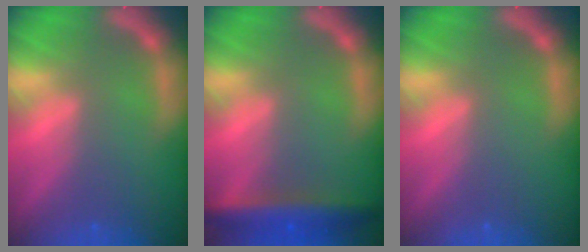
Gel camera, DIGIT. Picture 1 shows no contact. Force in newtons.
{"total": 5.5}
{"total": 0.0}